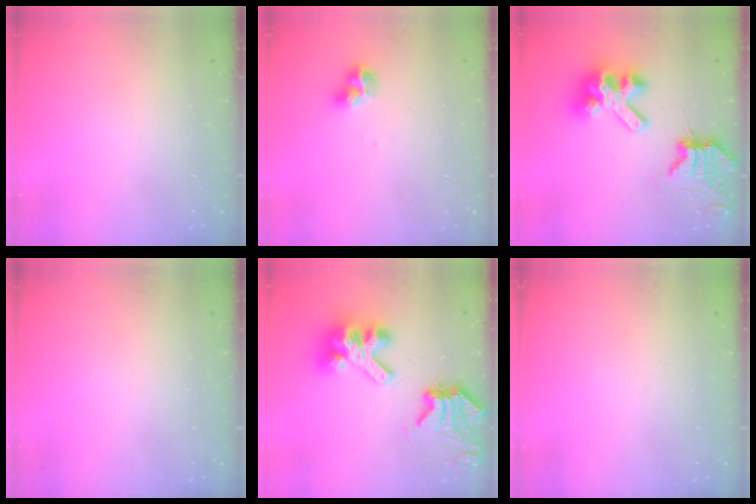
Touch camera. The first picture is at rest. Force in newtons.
{"total": 7.1, "press": 7.1, "slide": 0.7}
{"total": 11.3, "press": 11.2, "slide": 1.3}
{"total": 0.0}
{"total": 12.4, "press": 12.3, "slide": 1.4}
{"total": 0.0}